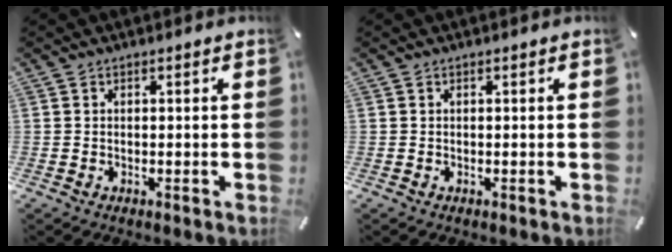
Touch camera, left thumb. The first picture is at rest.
{"total": 0.0}